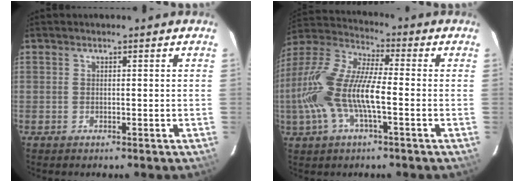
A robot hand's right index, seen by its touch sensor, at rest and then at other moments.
{"total": 16.4, "force": [-3.1, 5.2, 15.3], "torque": [-0.313, 0.000, -0.064]}